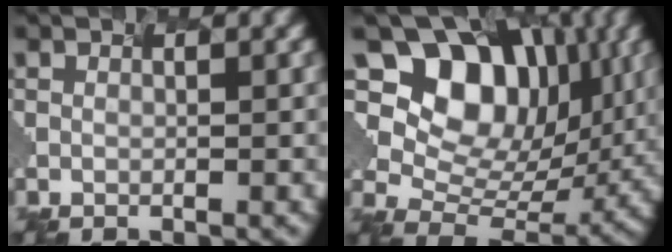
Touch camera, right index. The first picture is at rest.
{"total": 9.3, "force": [3.6, 7.0, 5.0], "torque": [-0.090, -0.008, 0.073]}